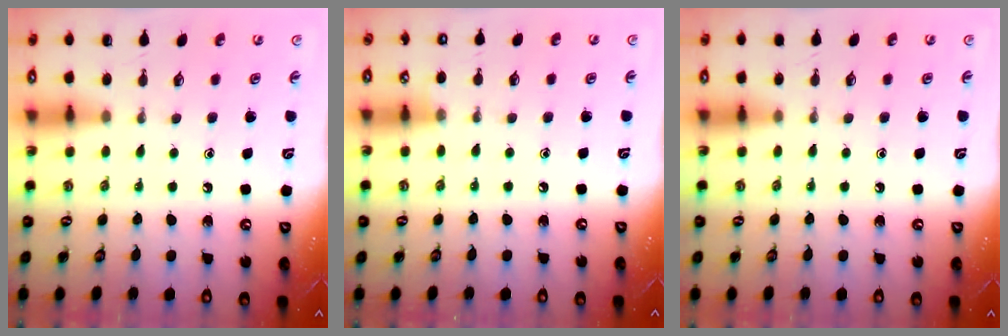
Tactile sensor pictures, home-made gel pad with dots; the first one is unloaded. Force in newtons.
{"total": 3.7, "press": 3.6, "slide": 0.4}
{"total": 2.7, "press": 2.6, "slide": 0.4}